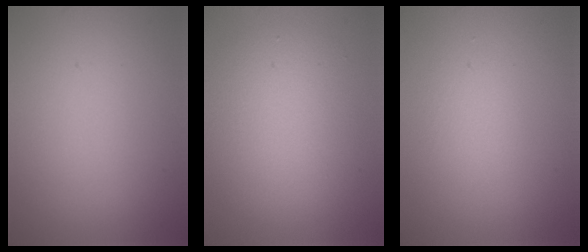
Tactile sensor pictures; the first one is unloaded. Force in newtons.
{"total": 5.1, "press": 5.0, "slide": 0.4}
{"total": 1.2, "press": 1.2, "slide": 0.0}